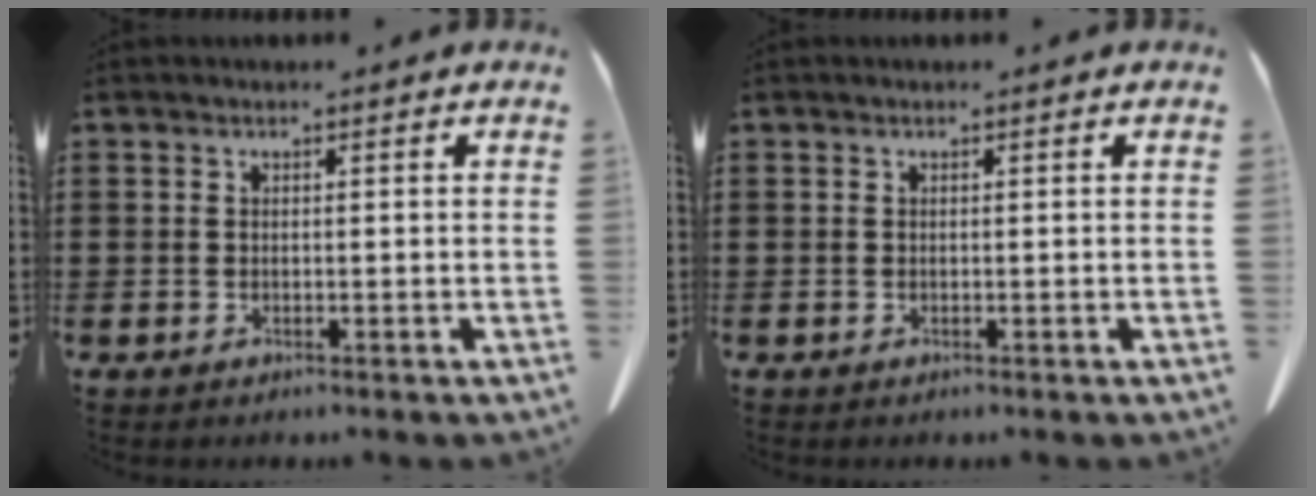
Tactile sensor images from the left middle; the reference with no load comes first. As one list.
[{"total": 0.0}]